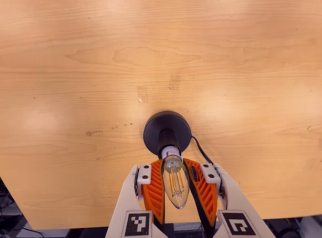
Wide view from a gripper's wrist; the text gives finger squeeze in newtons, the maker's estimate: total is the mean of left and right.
{"total": 15.8, "left": 16.4, "right": 15.2}